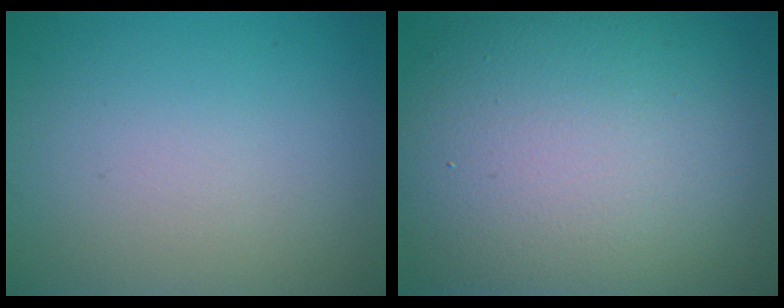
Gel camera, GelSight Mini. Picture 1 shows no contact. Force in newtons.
{"total": 14.9, "press": 14.9, "slide": 1.1}